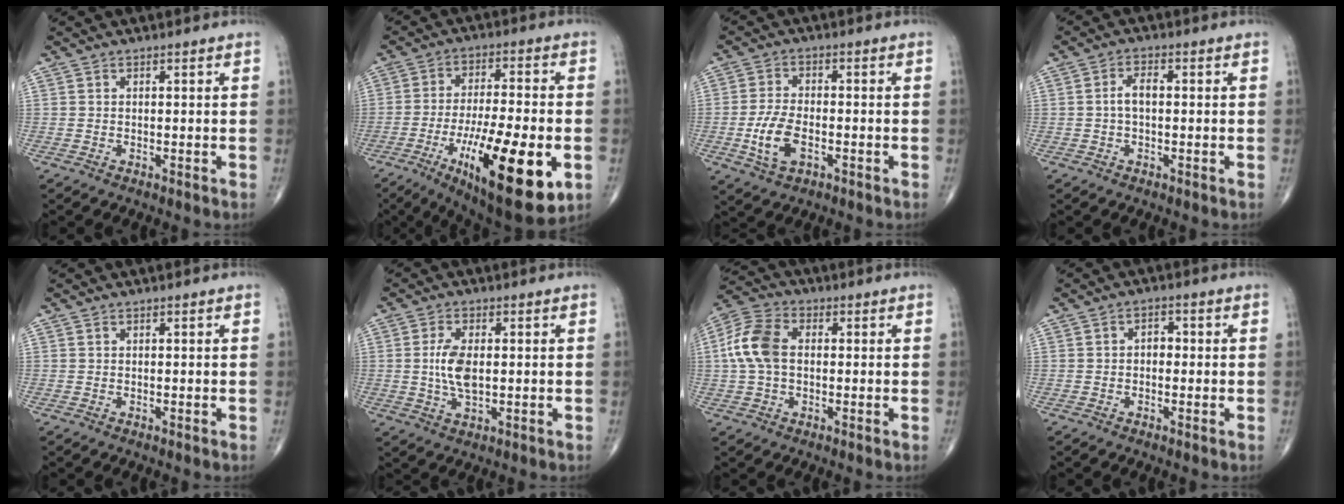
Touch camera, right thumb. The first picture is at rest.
{"total": 22.6, "force": [-7.6, 6.7, 20.2], "torque": [-0.316, -0.004, -0.107]}
{"total": 7.4, "force": [-2.2, 4.0, 5.9], "torque": [-0.120, 0.009, -0.038]}
{"total": 3.2, "force": [-0.1, 1.6, 2.7], "torque": [-0.053, 0.012, -0.004]}
{"total": 0.0}
{"total": 6.4, "force": [0.3, 3.1, 5.6], "torque": [-0.113, -0.005, 0.004]}
{"total": 9.8, "force": [0.6, 6.4, 7.4], "torque": [-0.161, 0.025, 0.004]}
{"total": 2.4, "force": [-0.1, 1.7, 1.7], "torque": [-0.014, 0.012, -0.007]}